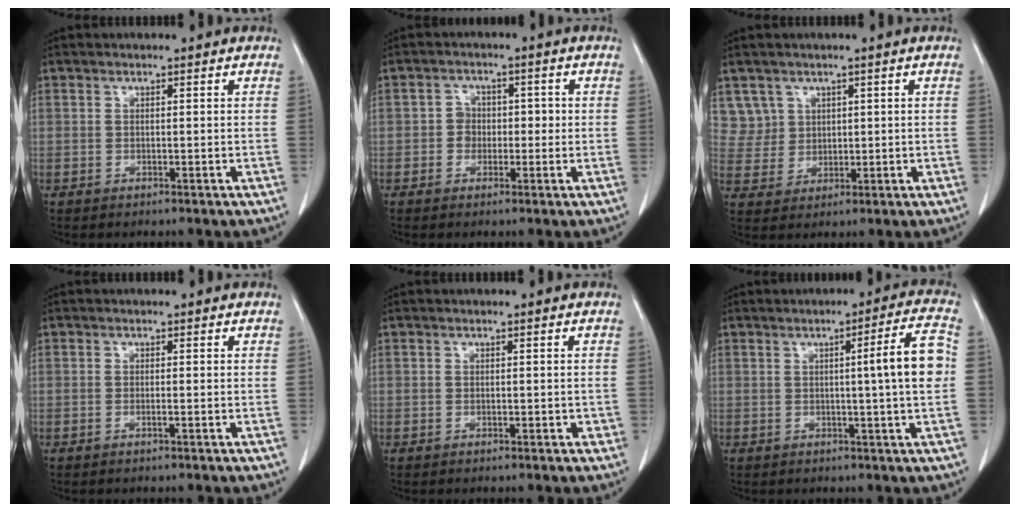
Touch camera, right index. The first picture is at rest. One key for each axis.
{"total": 3.2, "fx": -0.4, "fy": 2.9, "fz": 1.2, "tx": -0.009, "ty": 0.016, "tz": -0.009}
{"total": 5.0, "fx": 2.6, "fy": 4.3, "fz": -0.4, "tx": 0.016, "ty": 0.009, "tz": 0.059}
{"total": 0.5, "fx": -0.2, "fy": -0.1, "fz": 0.5, "tx": -0.008, "ty": 0.001, "tz": -0.003}
{"total": 1.0, "fx": -0.2, "fy": 0.7, "fz": 0.7, "tx": -0.006, "ty": 0.006, "tz": 0.001}
{"total": 7.6, "fx": 0.2, "fy": -0.9, "fz": 7.5, "tx": -0.106, "ty": 0.004, "tz": 0.001}